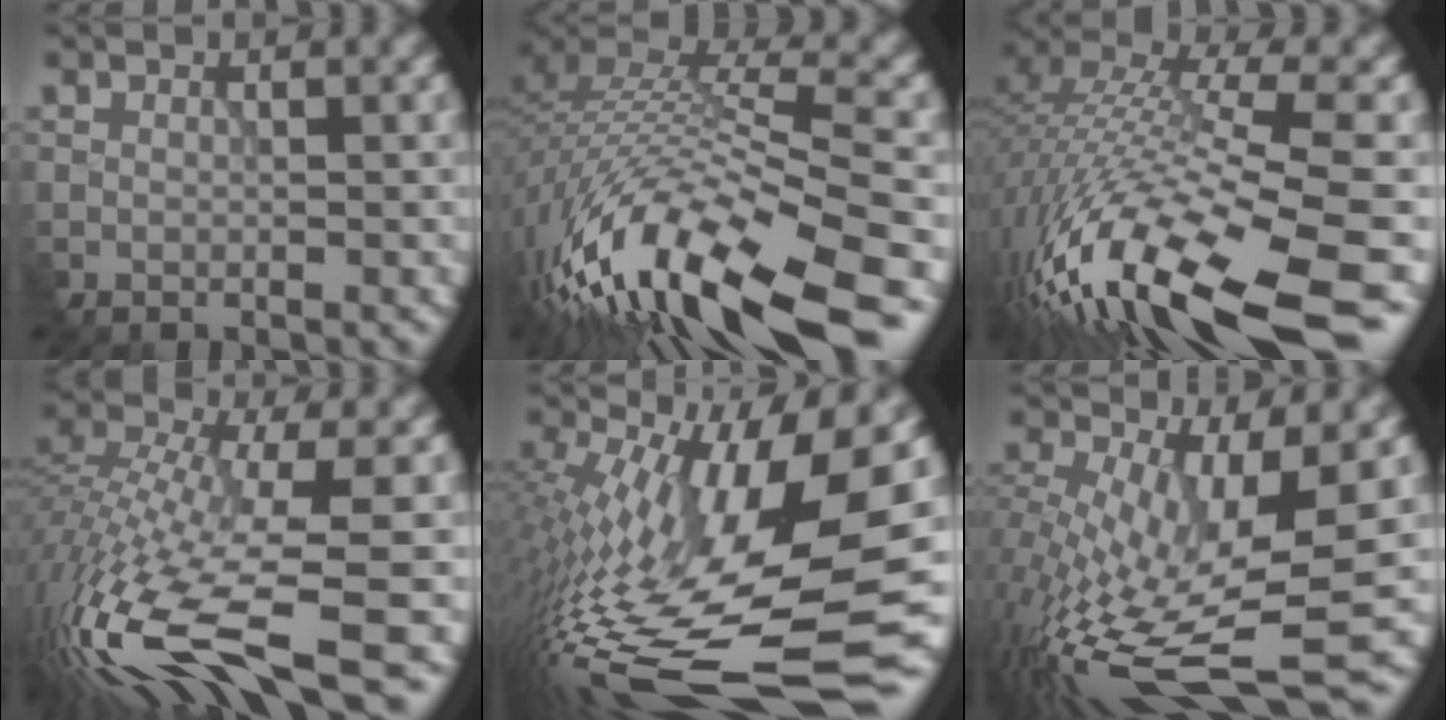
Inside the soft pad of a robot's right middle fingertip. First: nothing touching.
{"total": 16.2, "force": [-8.9, 5.2, 12.5], "torque": [-0.259, -0.019, -0.137]}
{"total": 15.9, "force": [-7.2, 5.1, 13.2], "torque": [-0.290, -0.025, -0.102]}
{"total": 14.2, "force": [-6.6, 4.5, 11.8], "torque": [-0.269, -0.016, -0.107]}
{"total": 16.7, "force": [-2.3, 5.8, 15.5], "torque": [-0.291, -0.006, -0.042]}
{"total": 12.8, "force": [-3.3, 4.0, 11.6], "torque": [-0.236, -0.025, -0.048]}